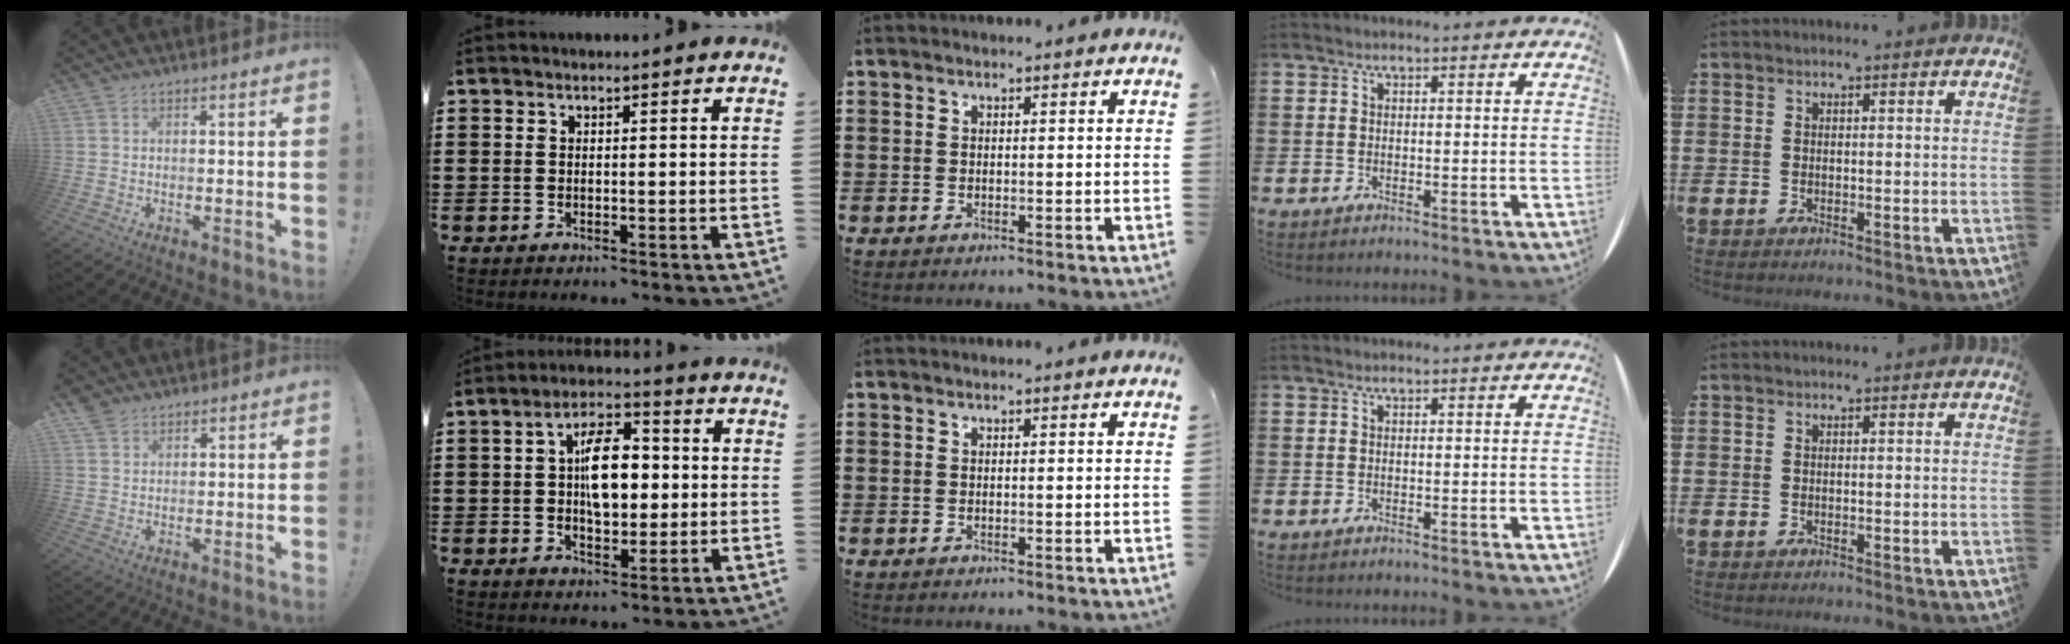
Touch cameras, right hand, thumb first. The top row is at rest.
{"thumb": {"total": 3.0, "force": [2.4, 1.7, 0.7], "torque": [-0.009, -0.013, 0.044]}, "index": {"total": 8.9, "force": [0.9, 4.5, 7.7], "torque": [-0.132, 0.010, 0.013]}}